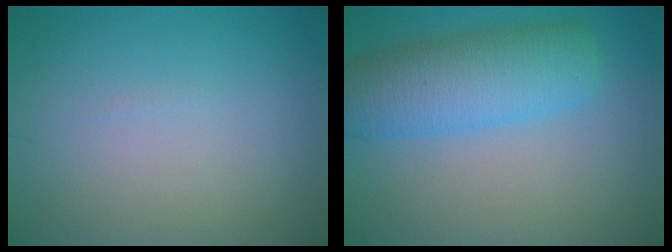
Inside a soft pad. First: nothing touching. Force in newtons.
{"total": 7.0, "press": 7.0, "slide": 0.1}